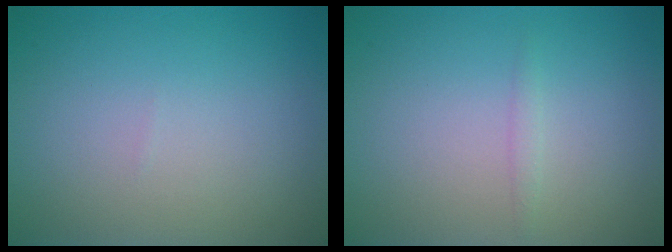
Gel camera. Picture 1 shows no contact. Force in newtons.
{"total": 0.7, "press": 0.7, "slide": 0.0}